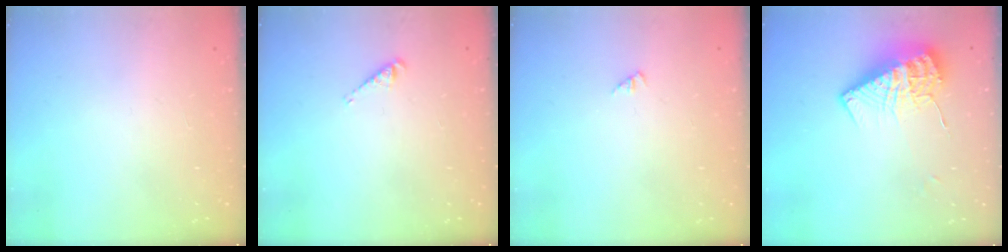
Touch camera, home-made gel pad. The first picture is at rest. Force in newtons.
{"total": 2.8, "press": 2.8, "slide": 0.4}
{"total": 1.0, "press": 1.0, "slide": 0.3}
{"total": 13.5, "press": 13.4, "slide": 1.1}